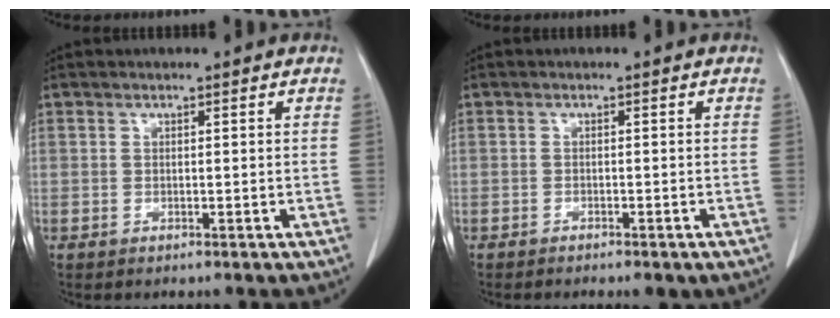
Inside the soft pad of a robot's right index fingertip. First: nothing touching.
{"total": 3.8, "force": [-3.0, 1.2, 2.0], "torque": [-0.022, -0.008, -0.033]}